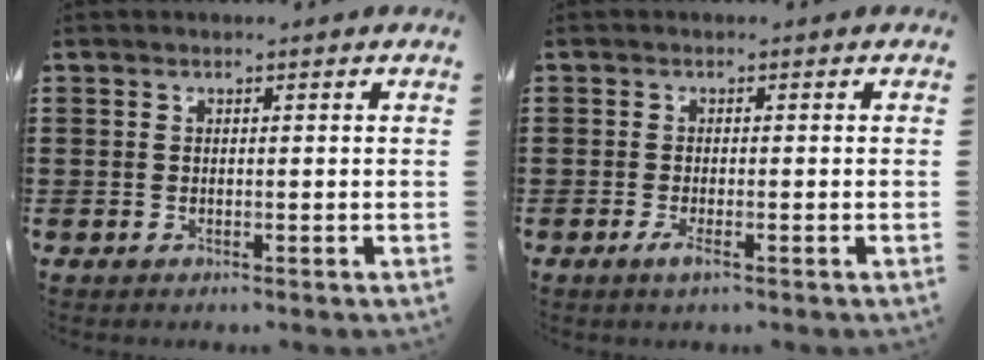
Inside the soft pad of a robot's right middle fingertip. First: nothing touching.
{"total": 1.6, "force": [-0.7, 0.2, 1.5], "torque": [-0.032, -0.005, -0.016]}